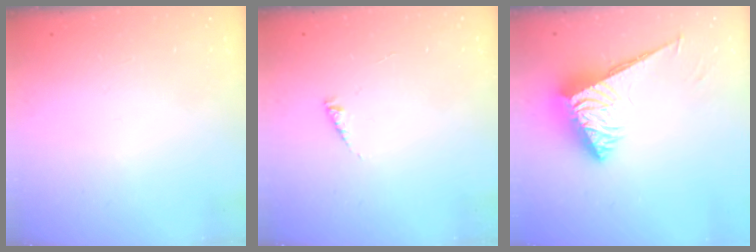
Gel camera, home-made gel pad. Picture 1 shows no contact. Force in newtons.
{"total": 1.6, "press": 1.6, "slide": 0.3}
{"total": 7.0, "press": 7.0, "slide": 0.4}